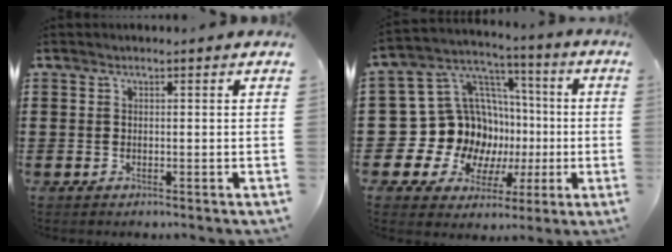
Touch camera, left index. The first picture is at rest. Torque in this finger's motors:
{"motor_torque": [1.01, -0.15, 0.36, 0.06]}